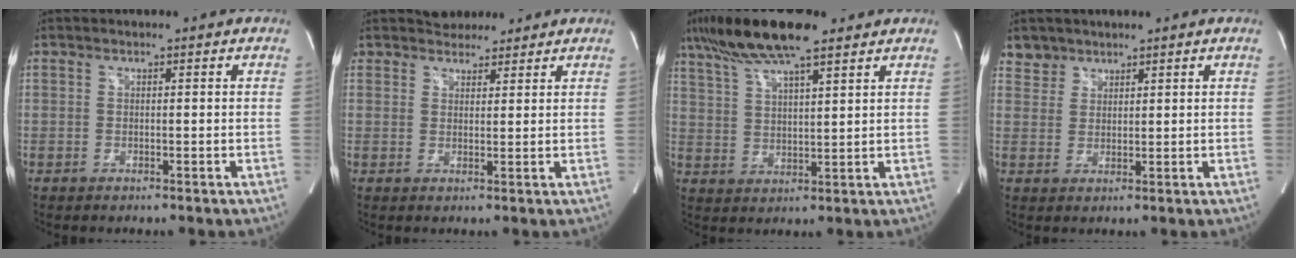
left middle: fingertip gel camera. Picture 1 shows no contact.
{"total": 3.7, "force": [3.3, 1.7, 0.2], "torque": [-0.004, 0.012, 0.053]}
{"total": 13.1, "force": [9.6, 2.2, 8.7], "torque": [-0.169, 0.024, 0.173]}
{"total": 3.0, "force": [2.3, 1.8, -0.4], "torque": [0.017, 0.005, 0.041]}